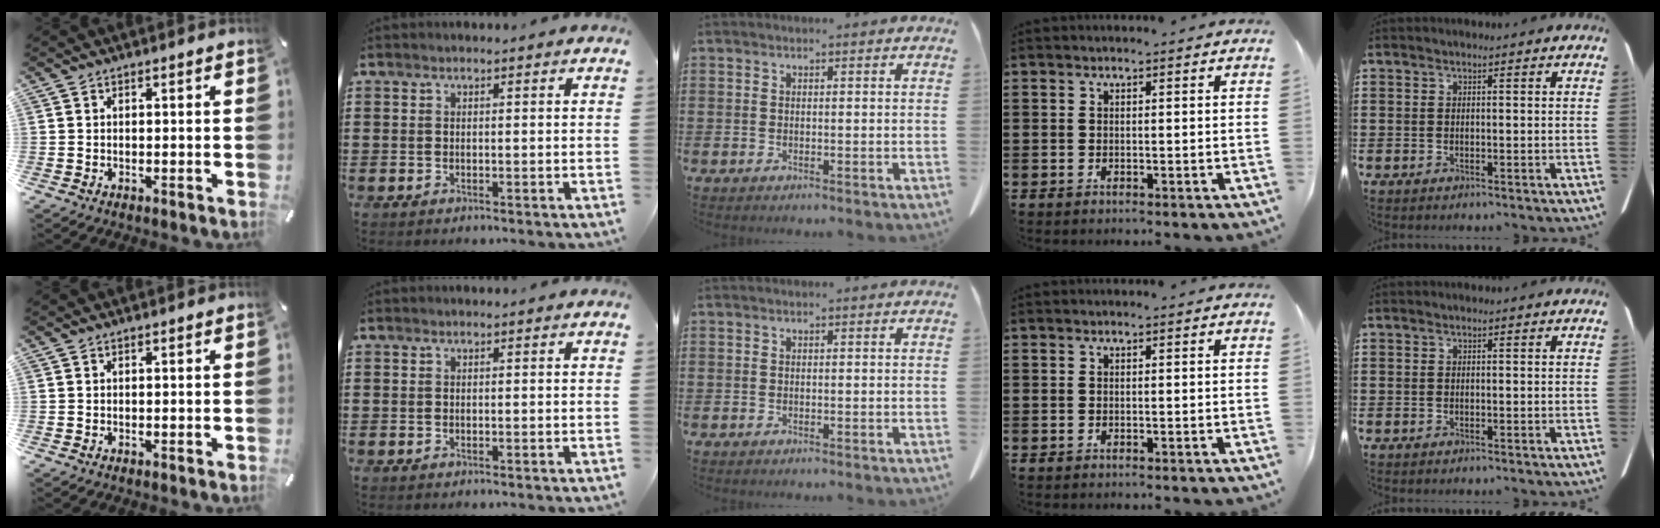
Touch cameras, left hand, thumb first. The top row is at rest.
{}